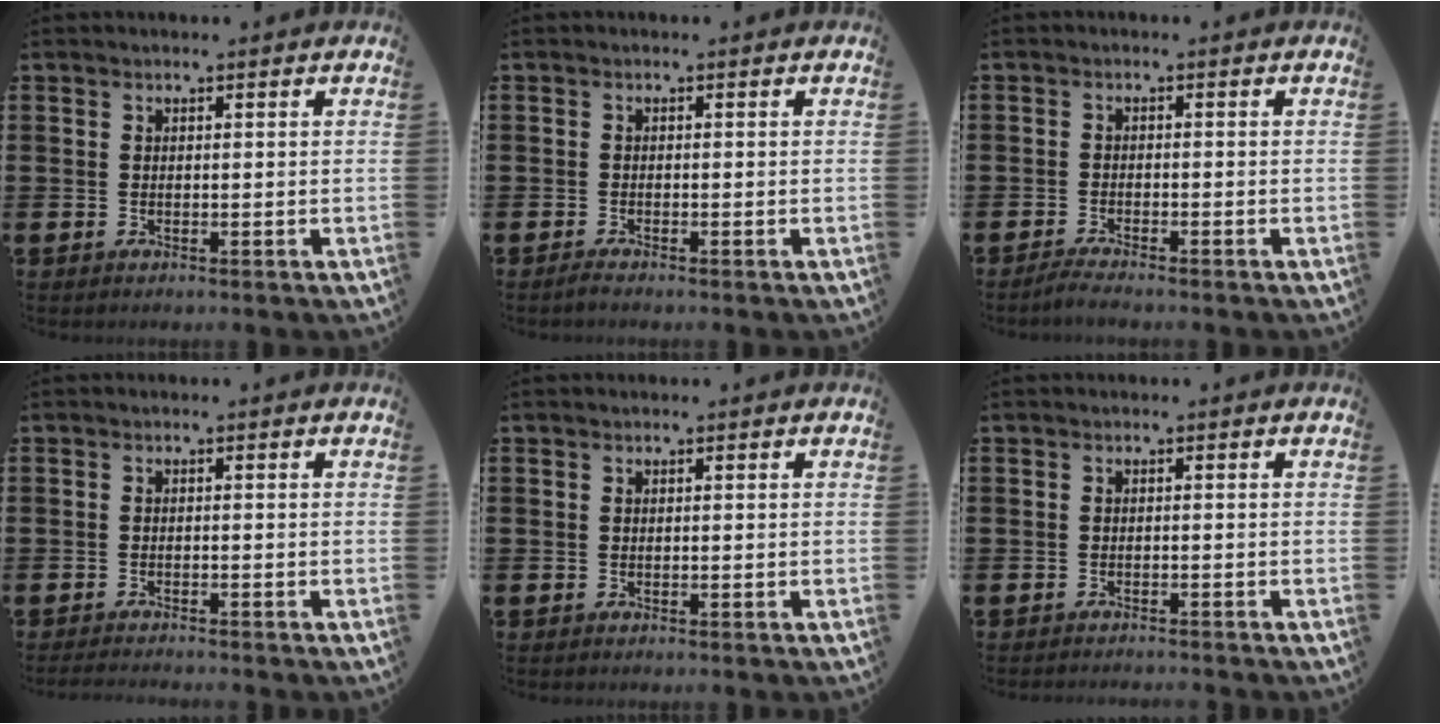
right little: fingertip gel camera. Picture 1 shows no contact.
{"total": 0.8, "force": [-0.6, 0.0, 0.6], "torque": [-0.010, -0.003, -0.012]}
{"total": 1.6, "force": [-1.4, -0.1, 0.7], "torque": [-0.012, 0.001, -0.026]}
{"total": 1.0, "force": [-1.0, -0.1, 0.2], "torque": [-0.004, -0.002, -0.020]}
{"total": 0.0}
{"total": 0.8, "force": [-0.8, -0.1, 0.0], "torque": [-0.001, -0.001, -0.017]}